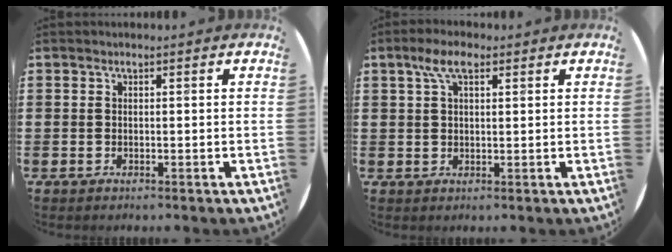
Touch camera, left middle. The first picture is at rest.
{"total": 4.7, "force": [2.7, 2.0, 3.3], "torque": [-0.064, 0.006, 0.045]}